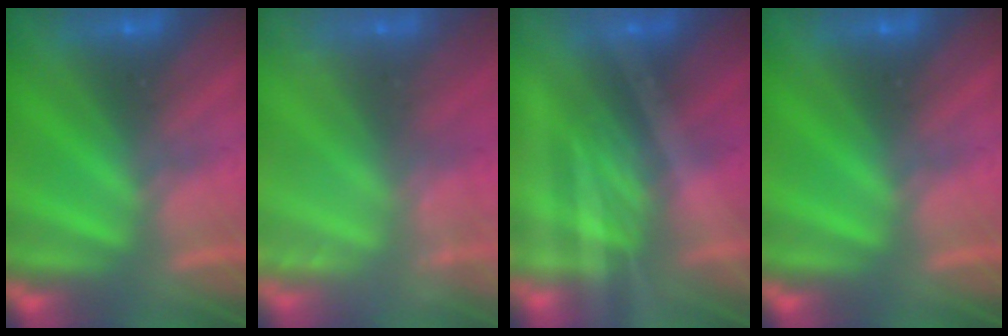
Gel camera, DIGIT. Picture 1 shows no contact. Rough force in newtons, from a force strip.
{"total": 2.2}
{"total": 1.9}
{"total": 0.0}